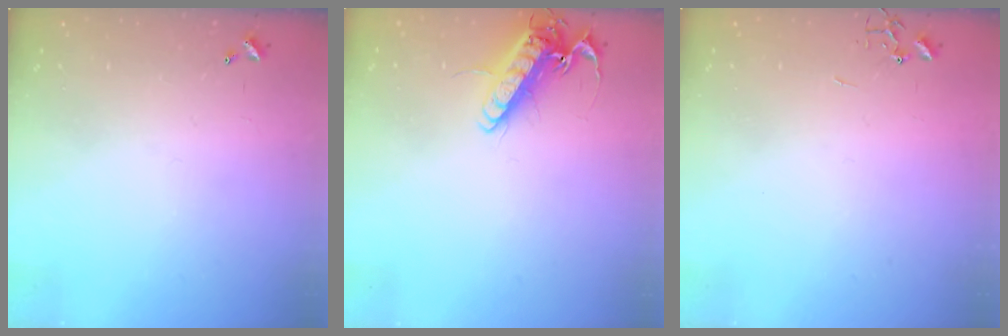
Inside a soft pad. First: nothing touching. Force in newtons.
{"total": 14.8, "press": 14.6, "slide": 2.4}
{"total": 0.0}